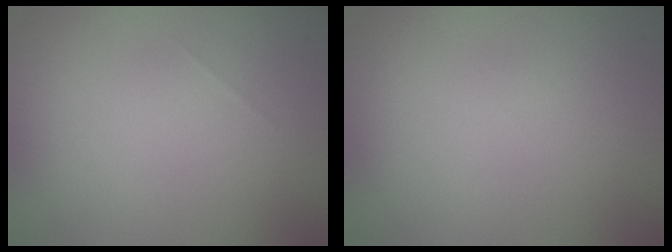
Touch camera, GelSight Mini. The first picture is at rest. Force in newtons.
{"total": 0.0}